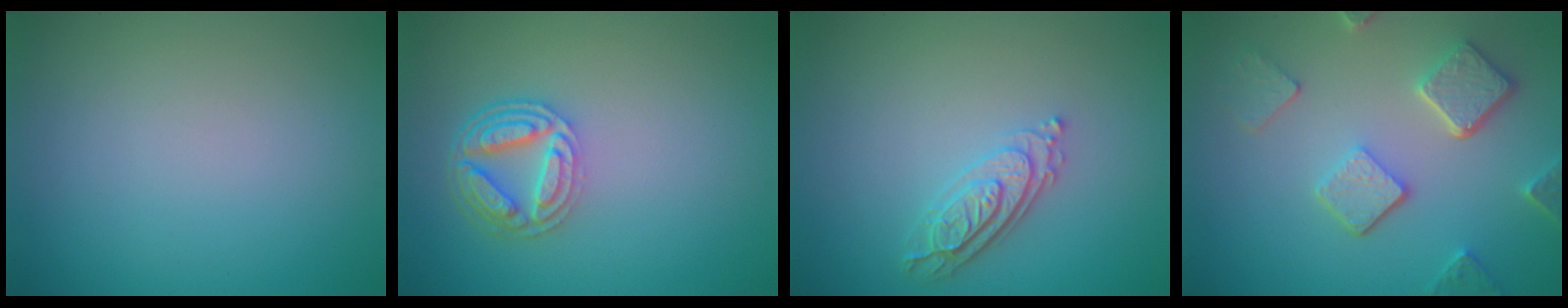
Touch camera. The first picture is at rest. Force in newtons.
{"total": 4.6, "press": 3.5, "slide": 3.0}
{"total": 3.0, "press": 2.6, "slide": 1.5}
{"total": 5.0, "press": 3.9, "slide": 3.2}